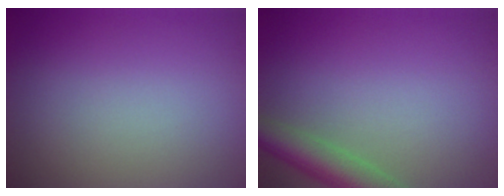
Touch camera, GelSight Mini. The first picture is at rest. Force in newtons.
{"total": 4.6, "press": 4.6, "slide": 0.5}